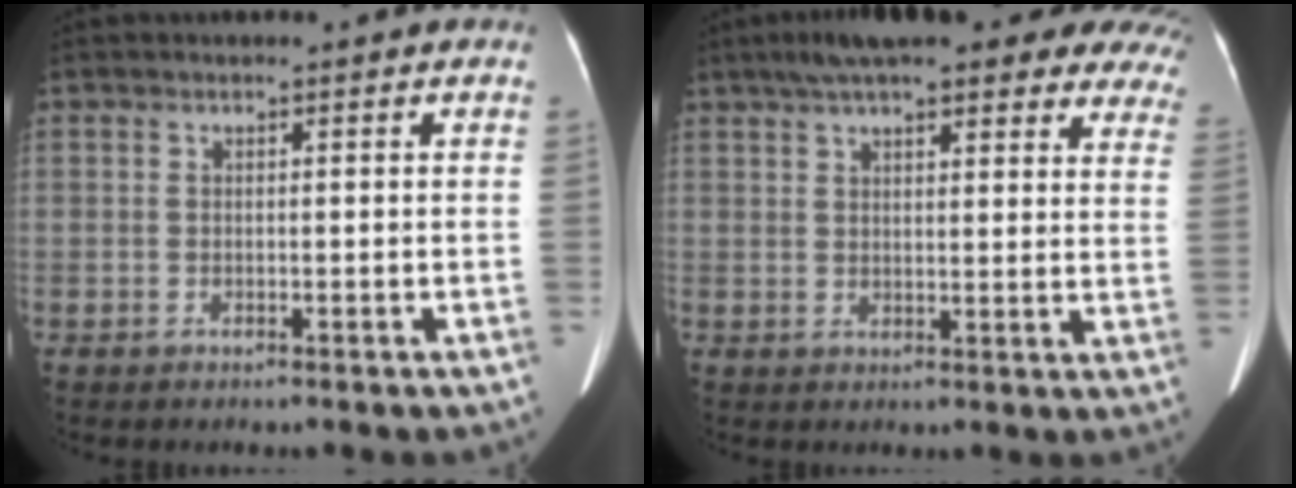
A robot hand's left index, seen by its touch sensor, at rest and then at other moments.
{"total": 26.8, "force": [22.0, 5.7, 14.2], "torque": [-0.184, 0.015, 0.258]}